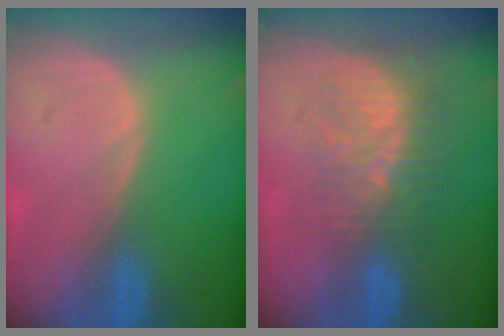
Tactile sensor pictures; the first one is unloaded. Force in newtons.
{"total": 8.8, "press": 7.5, "slide": 4.7}